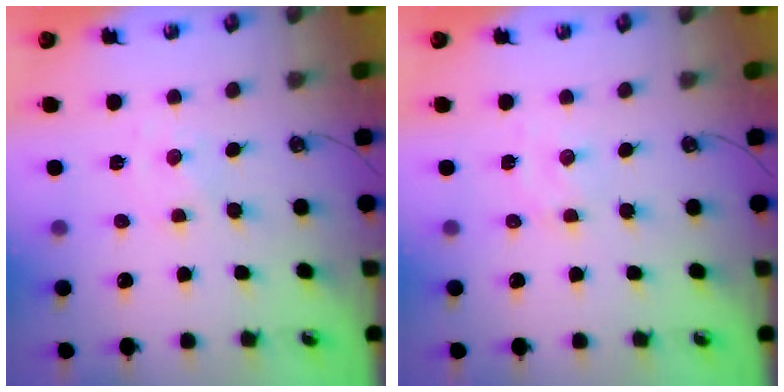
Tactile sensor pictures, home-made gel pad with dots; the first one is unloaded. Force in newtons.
{"total": 2.1, "press": 2.1, "slide": 0.5}